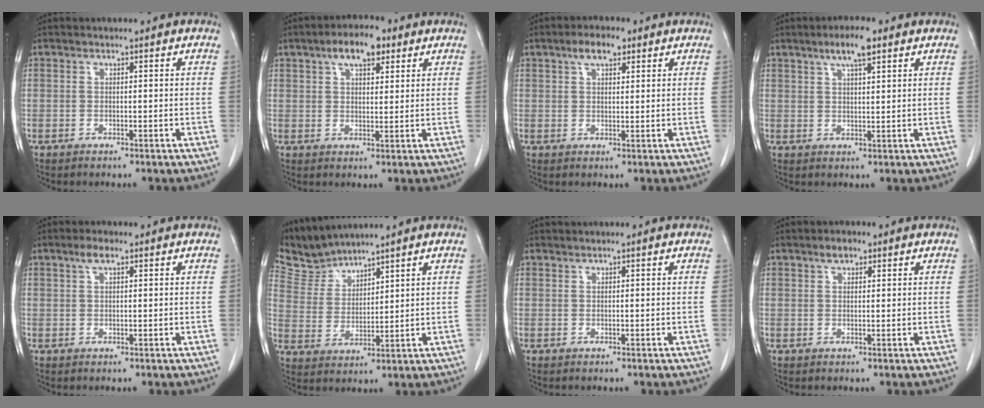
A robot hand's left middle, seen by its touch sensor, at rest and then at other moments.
{"total": 6.5, "force": [3.7, 2.6, 4.7], "torque": [-0.082, 0.016, 0.059]}
{"total": 4.0, "force": [2.4, 1.7, 2.8], "torque": [-0.056, 0.012, 0.042]}
{"total": 5.2, "force": [3.2, 0.9, 3.9], "torque": [-0.073, 0.007, 0.052]}
{"total": 2.2, "force": [1.2, 0.7, 1.6], "torque": [-0.037, 0.007, 0.024]}
{"total": 5.8, "force": [5.7, 0.3, -0.5], "torque": [0.000, 0.003, 0.131]}
{"total": 0.0}
{"total": 2.1, "force": [1.4, 1.0, 1.3], "torque": [-0.027, 0.006, 0.023]}